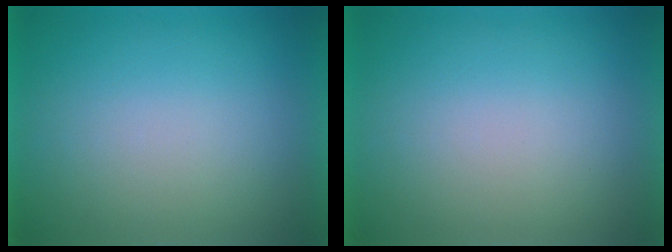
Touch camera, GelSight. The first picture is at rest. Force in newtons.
{"total": 0.0}